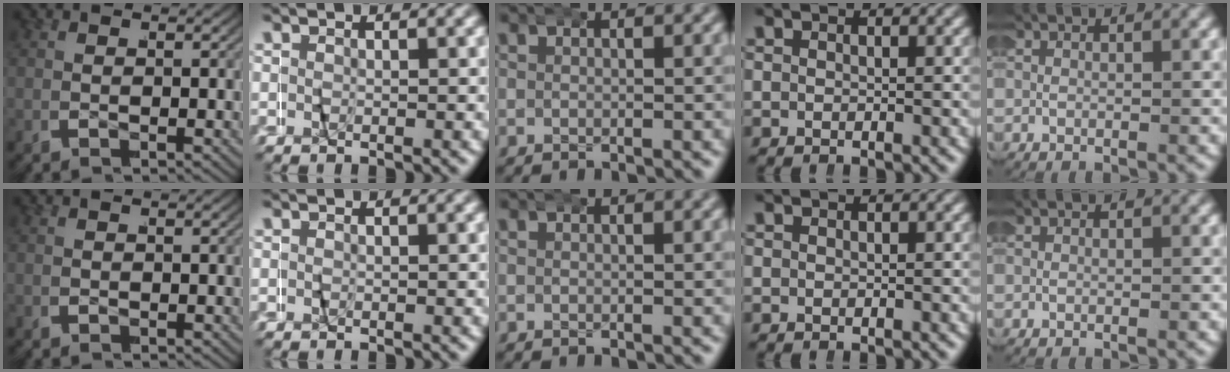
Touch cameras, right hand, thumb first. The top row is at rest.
{}